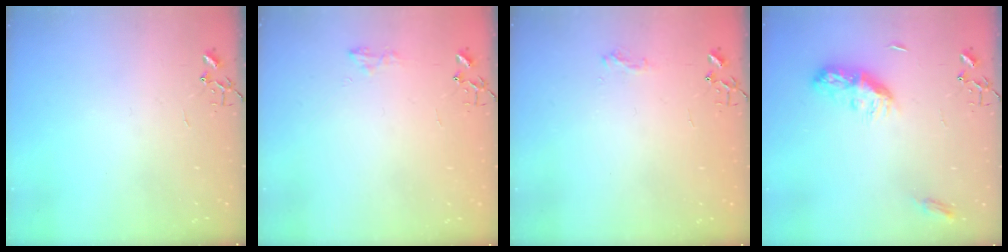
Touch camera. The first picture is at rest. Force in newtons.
{"total": 7.4, "press": 7.3, "slide": 0.6}
{"total": 6.6, "press": 6.5, "slide": 0.8}
{"total": 9.4, "press": 9.4, "slide": 0.1}